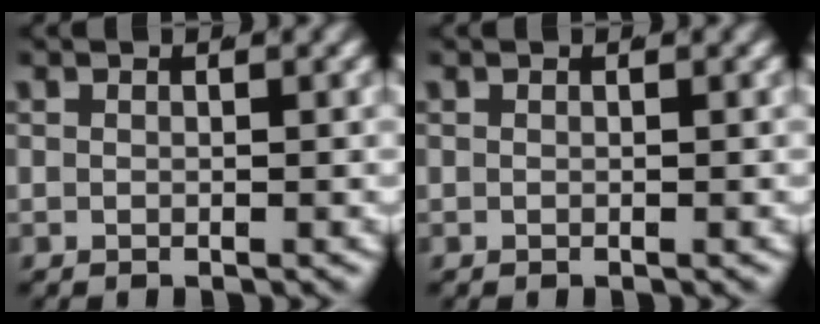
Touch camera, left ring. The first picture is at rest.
{"total": 0.0}